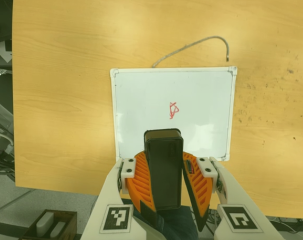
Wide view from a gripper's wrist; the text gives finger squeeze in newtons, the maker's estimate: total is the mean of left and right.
{"total": 10.9, "left": 10.6, "right": 11.1}